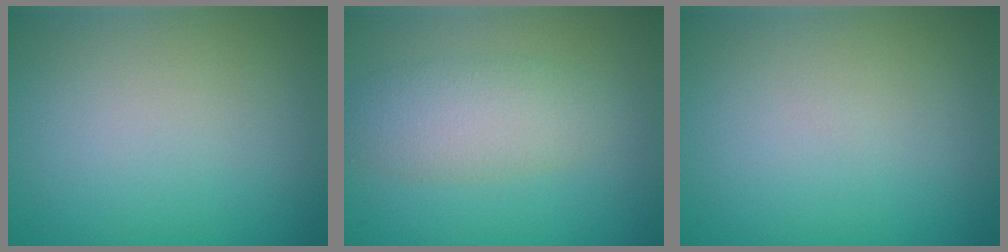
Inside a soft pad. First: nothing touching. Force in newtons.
{"total": 3.9, "press": 3.9, "slide": 0.0}
{"total": 0.0}